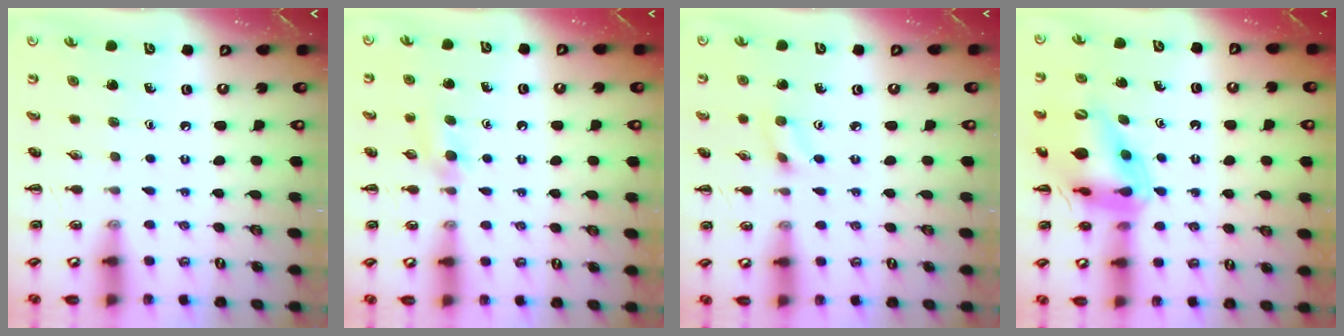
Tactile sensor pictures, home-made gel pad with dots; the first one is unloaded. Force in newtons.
{"total": 4.2, "press": 4.0, "slide": 1.5}
{"total": 3.4, "press": 3.2, "slide": 1.3}
{"total": 14.3, "press": 13.8, "slide": 3.6}